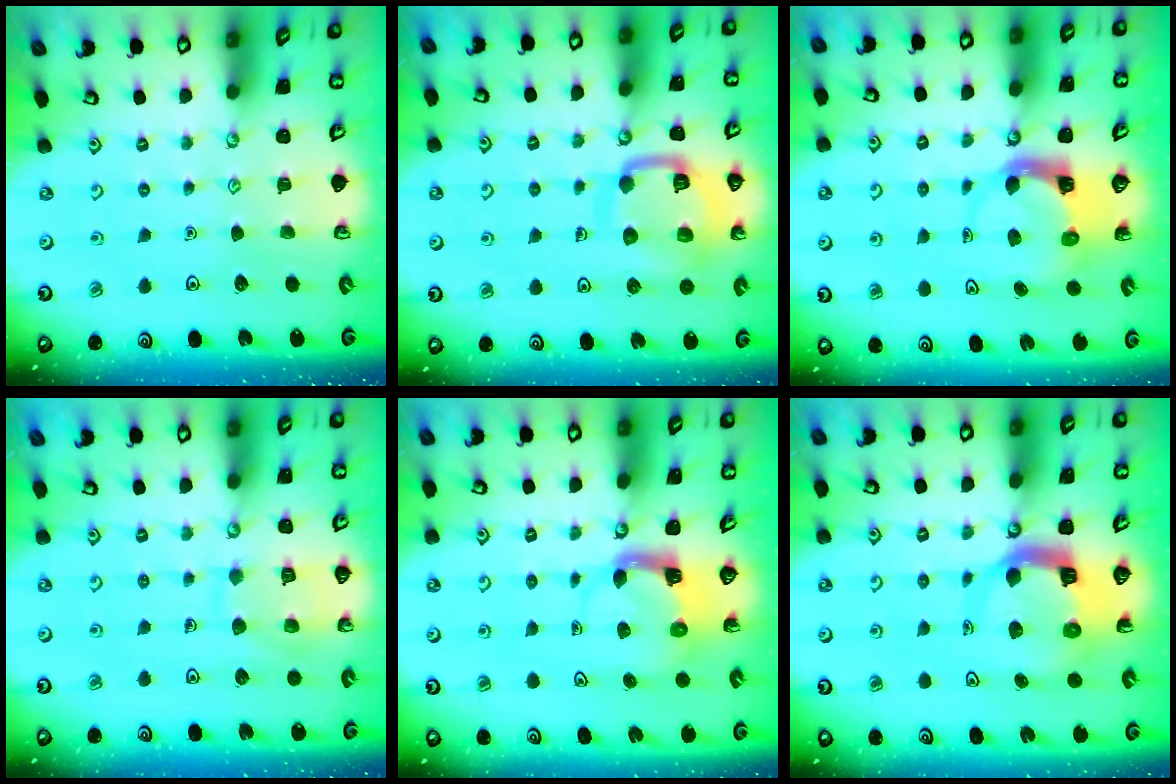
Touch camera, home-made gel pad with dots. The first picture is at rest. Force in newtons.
{"total": 14.1, "press": 14.0, "slide": 1.5}
{"total": 5.6, "press": 5.6, "slide": 0.8}
{"total": 9.4, "press": 9.4, "slide": 0.9}
{"total": 4.0, "press": 3.9, "slide": 0.8}
{"total": 8.9, "press": 8.8, "slide": 1.3}